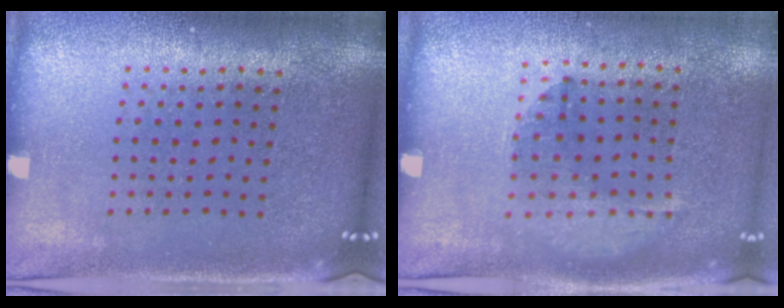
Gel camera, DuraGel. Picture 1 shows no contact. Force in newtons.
{"total": 1.3, "press": 0.9, "slide": 0.9}